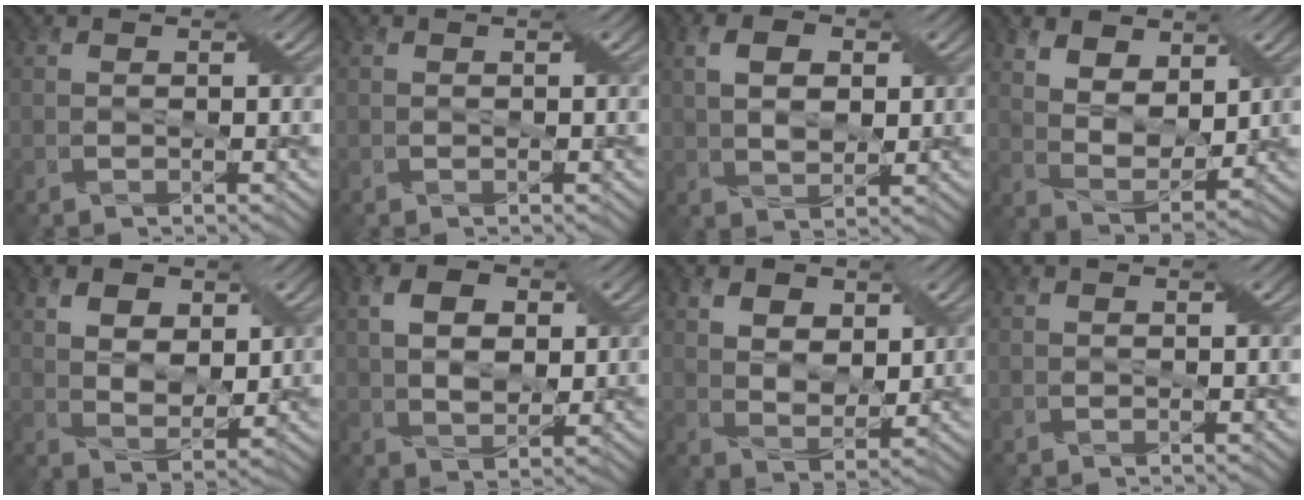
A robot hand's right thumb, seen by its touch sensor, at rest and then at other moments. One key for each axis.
{"total": 0.0}
{"total": 5.5, "fx": 1.5, "fy": 3.3, "fz": 4.1, "tx": -0.080, "ty": 0.004, "tz": 0.023}
{"total": 7.8, "fx": 4.2, "fy": 4.5, "fz": 4.9, "tx": -0.115, "ty": -0.008, "tz": 0.077}
{"total": 6.0, "fx": 2.7, "fy": 3.7, "fz": 3.9, "tx": -0.082, "ty": -0.002, "tz": 0.046}
{"total": 6.1, "fx": 1.6, "fy": 3.8, "fz": 4.6, "tx": -0.089, "ty": 0.007, "tz": 0.026}
{"total": 5.5, "fx": 2.7, "fy": 3.5, "fz": 3.3, "tx": -0.069, "ty": -0.006, "tz": 0.047}
{"total": 0.0}